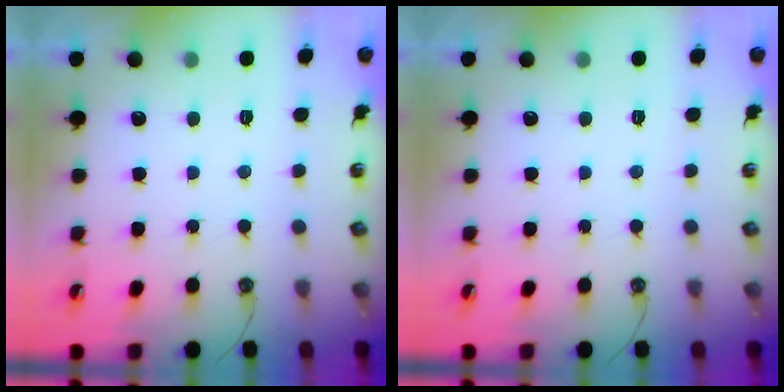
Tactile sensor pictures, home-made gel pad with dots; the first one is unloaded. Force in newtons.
{"total": 0.0}